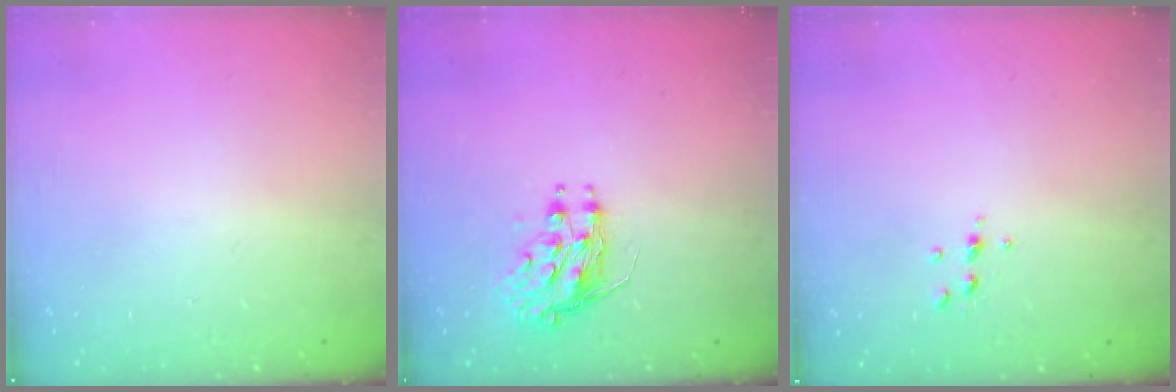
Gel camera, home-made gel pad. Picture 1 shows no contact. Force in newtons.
{"total": 8.3, "press": 8.3, "slide": 0.1}
{"total": 3.8, "press": 3.7, "slide": 0.5}